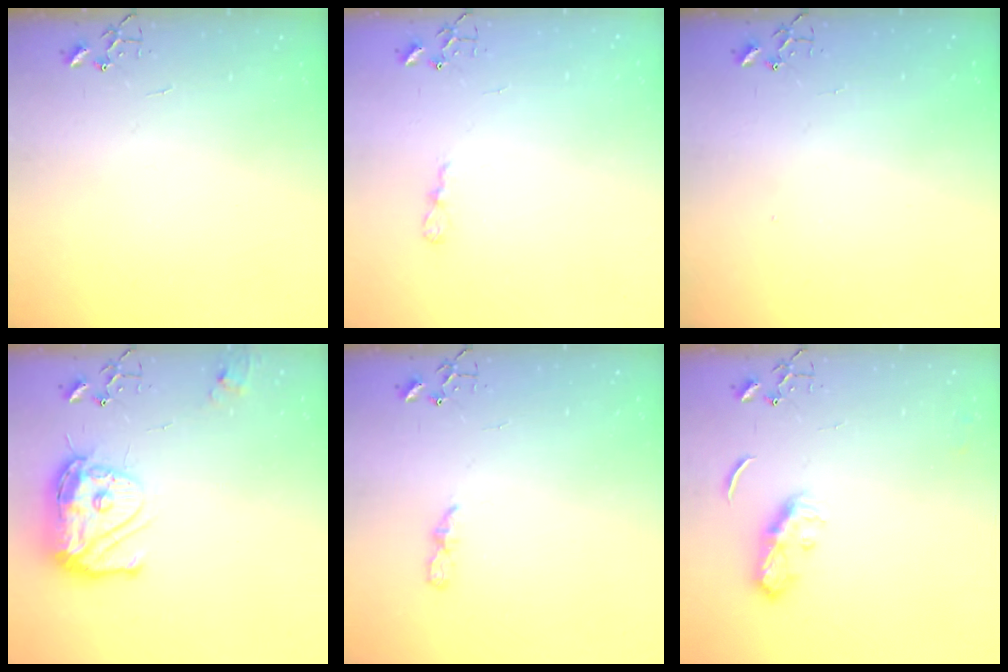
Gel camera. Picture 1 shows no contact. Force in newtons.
{"total": 4.4, "press": 4.4, "slide": 0.6}
{"total": 1.3, "press": 1.2, "slide": 0.1}
{"total": 16.6, "press": 16.5, "slide": 1.6}
{"total": 5.5, "press": 5.4, "slide": 0.4}
{"total": 8.4, "press": 8.4, "slide": 0.2}